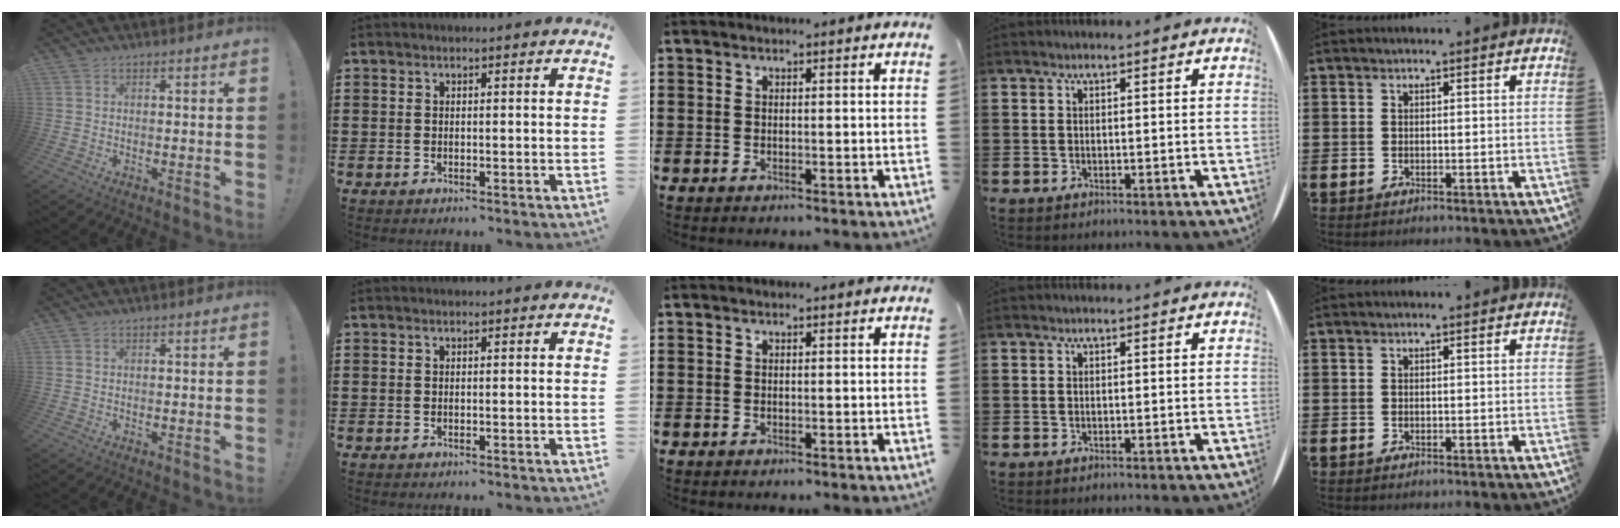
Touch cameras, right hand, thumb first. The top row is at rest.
{}